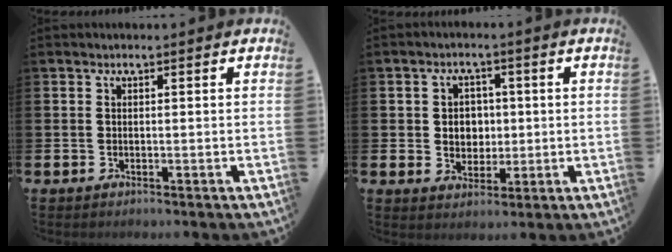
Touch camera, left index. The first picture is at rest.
{"total": 3.6, "force": [0.7, 3.3, 1.5], "torque": [-0.028, 0.009, 0.004]}